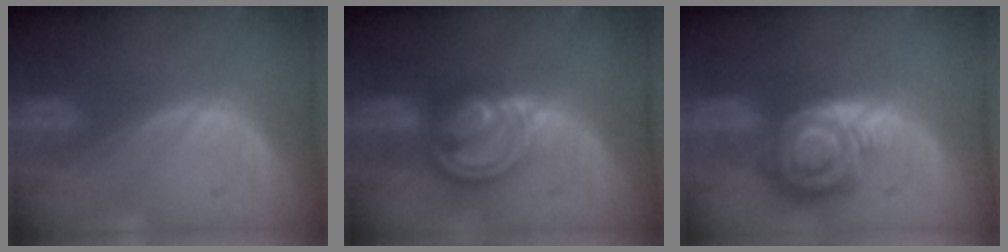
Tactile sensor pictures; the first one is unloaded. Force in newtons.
{"total": 8.1, "press": 7.0, "slide": 4.1}
{"total": 8.6, "press": 8.6, "slide": 0.6}